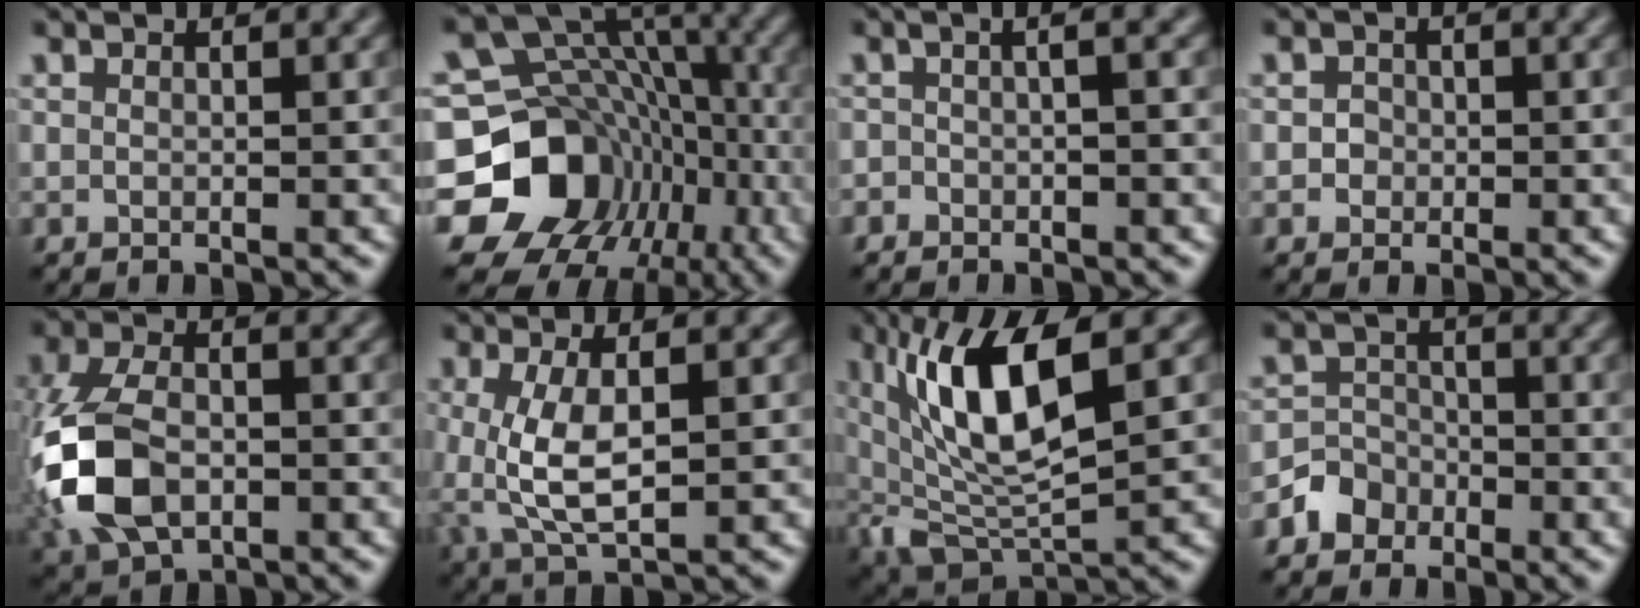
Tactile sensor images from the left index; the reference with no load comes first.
{"total": 17.1, "force": [-4.6, 14.6, 7.6], "torque": [-0.147, -0.004, -0.078]}
{"total": 1.6, "force": [-0.5, 0.5, 1.5], "torque": [-0.017, -0.009, -0.010]}
{"total": 1.0, "force": [-0.1, 0.9, 0.2], "torque": [0.006, -0.001, -0.004]}
{"total": 8.8, "force": [-2.1, 5.4, 6.6], "torque": [-0.162, -0.011, -0.049]}
{"total": 5.1, "force": [0.2, 2.0, 4.7], "torque": [-0.113, -0.003, 0.005]}
{"total": 9.6, "force": [2.7, 3.3, 8.6], "torque": [-0.168, -0.007, 0.051]}
{"total": 2.5, "force": [-1.6, 2.0, 0.3], "torque": [0.006, 0.009, -0.036]}